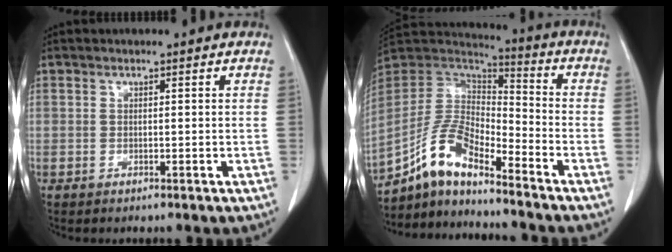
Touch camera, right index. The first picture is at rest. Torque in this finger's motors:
{"motor_torque": [0.43, -0.28, 0.06, -0.02]}